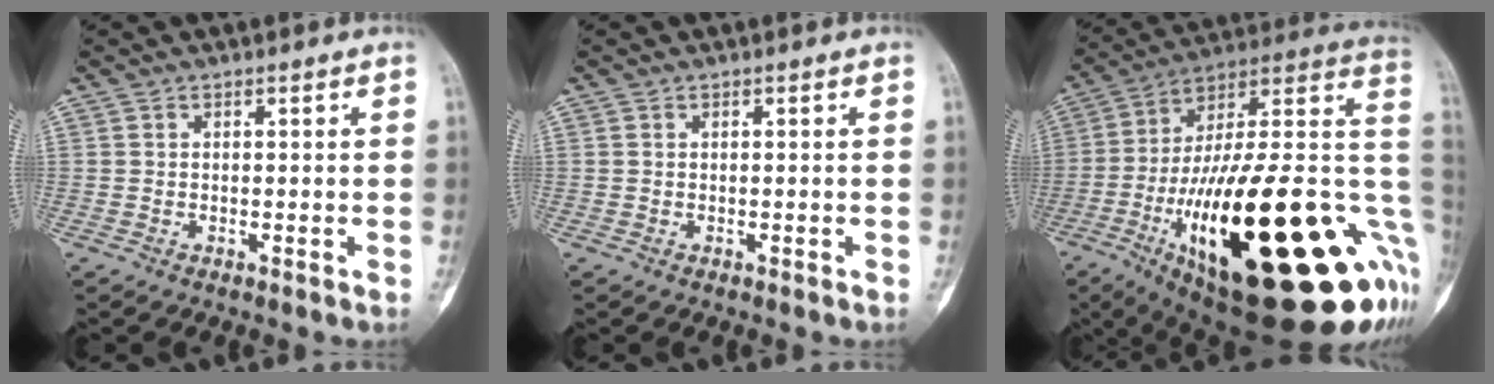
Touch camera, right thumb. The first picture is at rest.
{"total": 0.0}
{"total": 45.9, "force": [-10.5, 15.2, 42.0], "torque": [-0.541, 0.047, -0.162]}